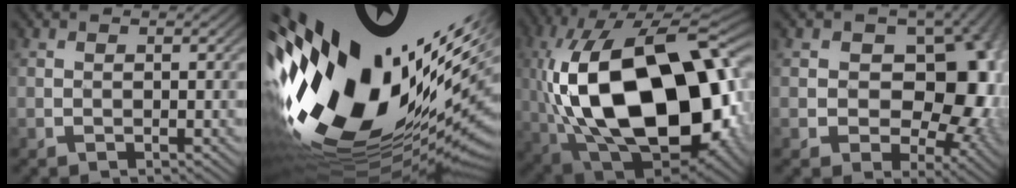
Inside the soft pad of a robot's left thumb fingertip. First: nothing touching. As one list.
[{"total": 19.2, "force": [2.0, 8.3, 17.2], "torque": [-0.296, -0.027, 0.049]}, {"total": 22.8, "force": [-1.5, 12.7, 18.9], "torque": [-0.420, -0.036, -0.010]}, {"total": 14.6, "force": [0.3, 10.1, 10.6], "torque": [-0.118, -0.002, 0.003]}]